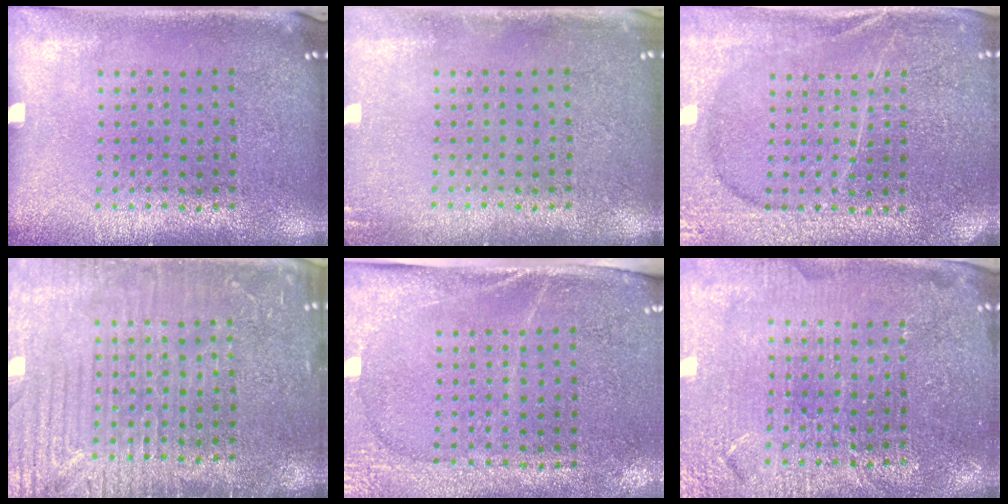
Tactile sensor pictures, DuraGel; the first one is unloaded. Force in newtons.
{"total": 1.1, "press": 1.1, "slide": 0.1}
{"total": 3.4, "press": 3.4, "slide": 0.7}
{"total": 5.8, "press": 5.8, "slide": 0.7}
{"total": 2.9, "press": 2.5, "slide": 1.4}
{"total": 3.7, "press": 3.6, "slide": 1.0}